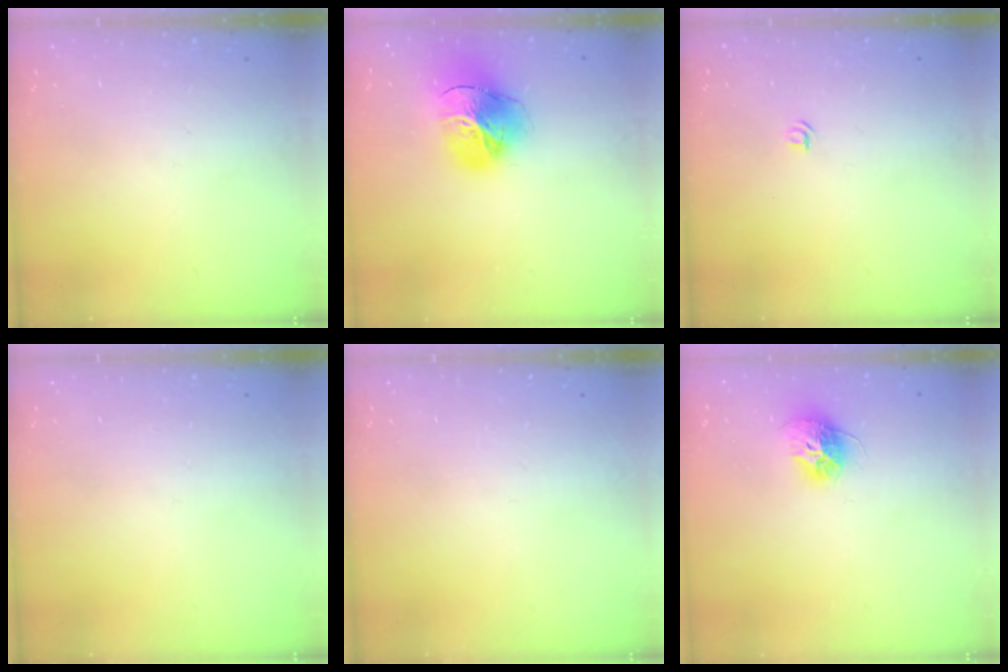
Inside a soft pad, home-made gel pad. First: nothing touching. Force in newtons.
{"total": 19.8, "press": 19.6, "slide": 2.3}
{"total": 3.2, "press": 3.2, "slide": 0.3}
{"total": 0.0}
{"total": 0.0}
{"total": 10.4, "press": 10.4, "slide": 0.5}